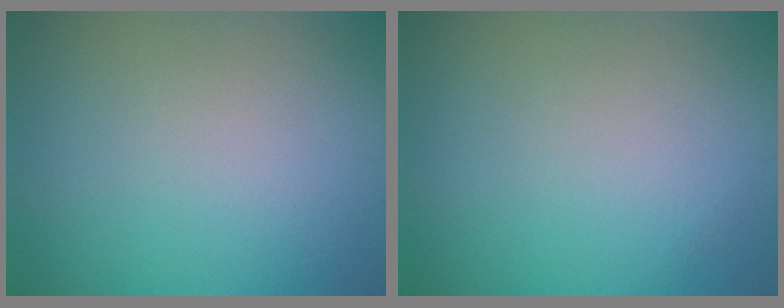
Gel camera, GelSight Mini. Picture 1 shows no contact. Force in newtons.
{"total": 0.0}